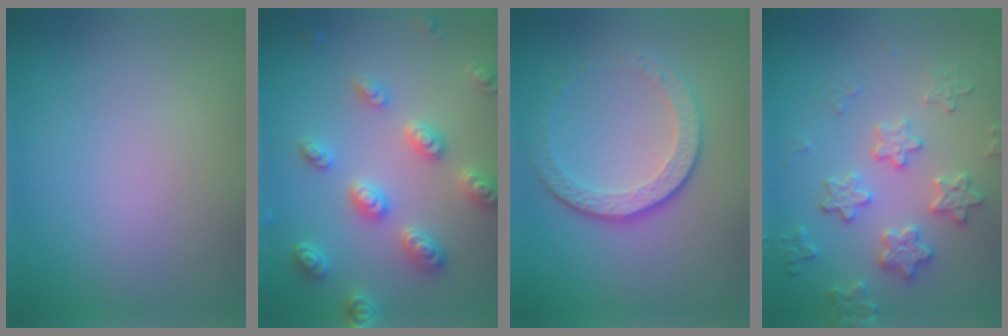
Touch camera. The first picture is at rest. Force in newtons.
{"total": 5.0, "press": 4.9, "slide": 1.0}
{"total": 4.1, "press": 3.0, "slide": 2.8}
{"total": 3.7, "press": 3.7, "slide": 0.3}